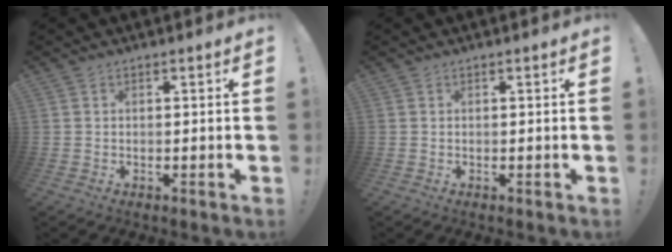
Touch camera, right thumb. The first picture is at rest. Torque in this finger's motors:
{"motor_torque": [-0.07, -0.44, 0.07, -0.09, -0.05]}